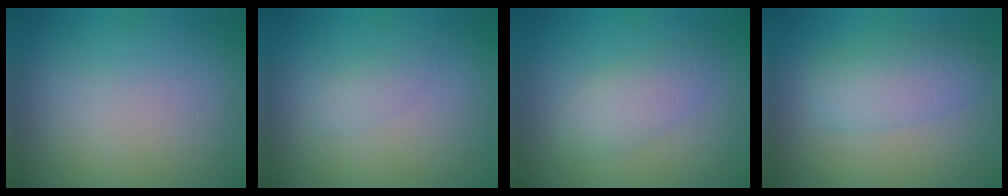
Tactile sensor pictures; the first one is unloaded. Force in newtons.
{"total": 0.9, "press": 0.9, "slide": 0.0}
{"total": 2.6, "press": 2.6, "slide": 0.1}
{"total": 3.8, "press": 3.8, "slide": 0.1}